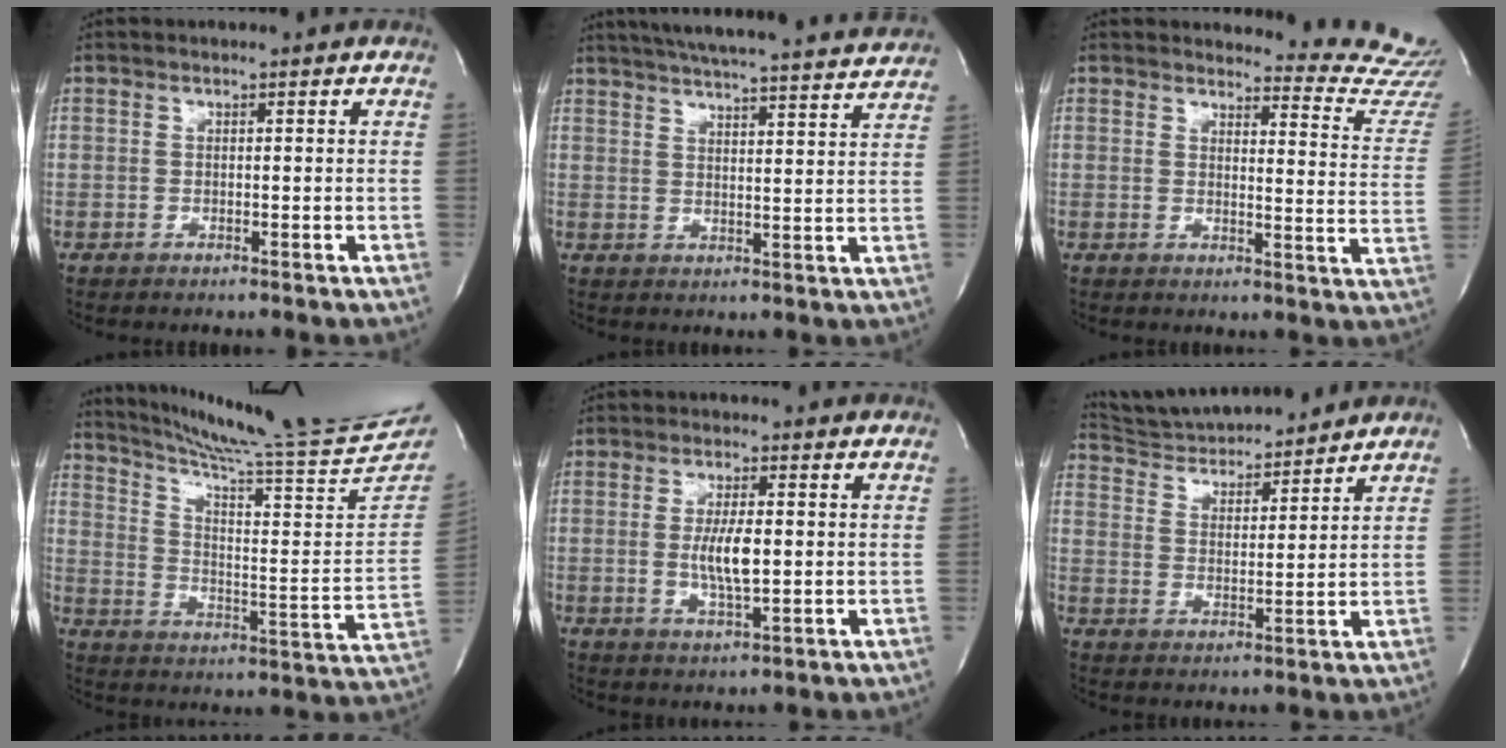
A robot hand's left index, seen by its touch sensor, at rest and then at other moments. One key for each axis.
{"total": 22.8, "fx": 21.1, "fy": 1.5, "fz": 8.6, "tx": -0.145, "ty": -0.016, "tz": 0.267}
{"total": 13.6, "fx": 13.6, "fy": -0.2, "fz": 0.4, "tx": 0.018, "ty": -0.146, "tz": 0.117}
{"total": 24.5, "fx": 22.3, "fy": -1.6, "fz": 10.1, "tx": -0.166, "ty": -0.106, "tz": 0.303}
{"total": 5.3, "fx": -0.5, "fy": 1.0, "fz": 5.2, "tx": -0.105, "ty": -0.013, "tz": -0.007}
{"total": 13.0, "fx": 12.5, "fy": 1.8, "fz": 3.4, "tx": -0.060, "ty": 0.014, "tz": 0.207}